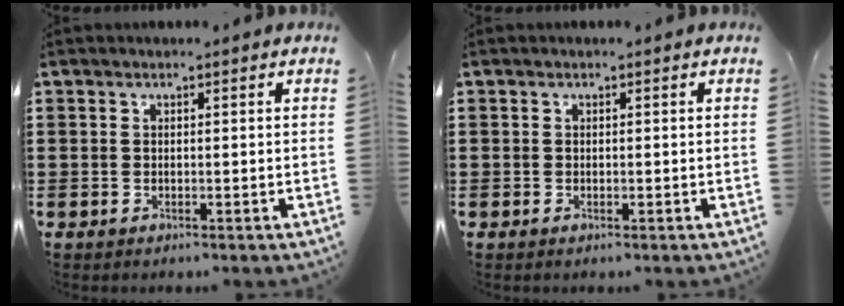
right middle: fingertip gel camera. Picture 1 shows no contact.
{"total": 0.0}